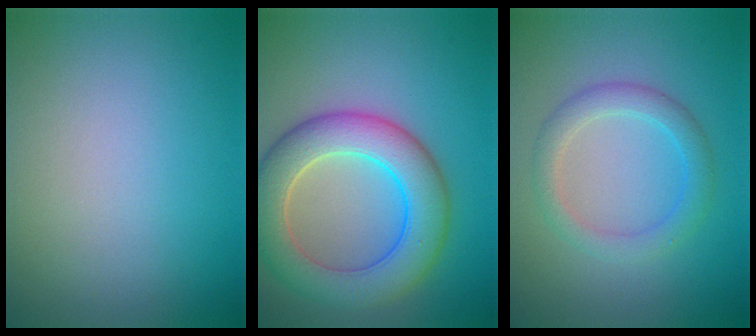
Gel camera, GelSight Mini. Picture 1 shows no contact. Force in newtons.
{"total": 7.7, "press": 7.7, "slide": 0.2}
{"total": 2.9, "press": 2.9, "slide": 0.3}